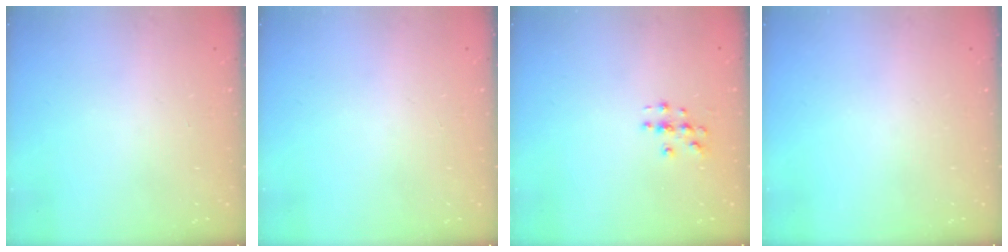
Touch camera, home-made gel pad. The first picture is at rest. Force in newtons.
{"total": 0.0}
{"total": 3.2, "press": 3.2, "slide": 0.1}
{"total": 0.0}